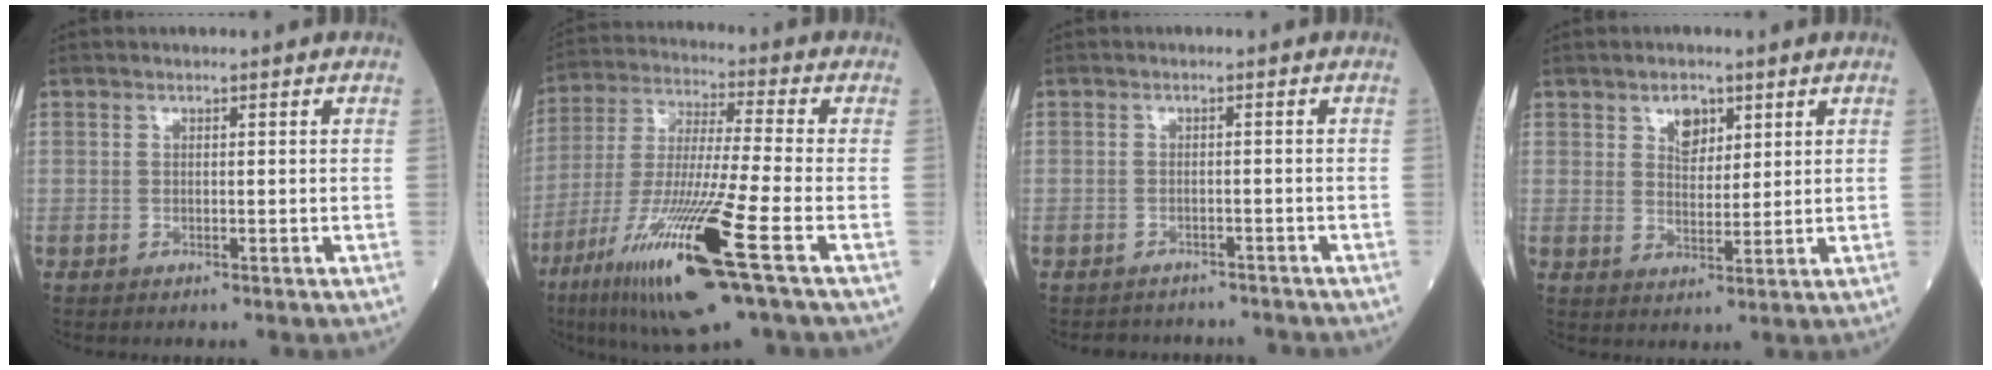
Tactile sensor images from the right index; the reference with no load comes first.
{"total": 18.3, "force": [-8.5, -0.1, 16.2], "torque": [-0.339, -0.045, -0.156]}
{"total": 4.6, "force": [-4.1, 2.0, -0.3], "torque": [0.004, 0.009, -0.051]}
{"total": 4.2, "force": [2.4, 2.4, 2.5], "torque": [-0.043, 0.002, 0.046]}